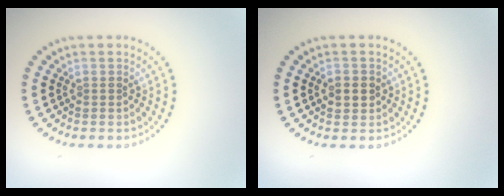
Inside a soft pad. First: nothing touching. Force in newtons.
{"total": 1.9, "press": 1.9, "slide": 0.2}